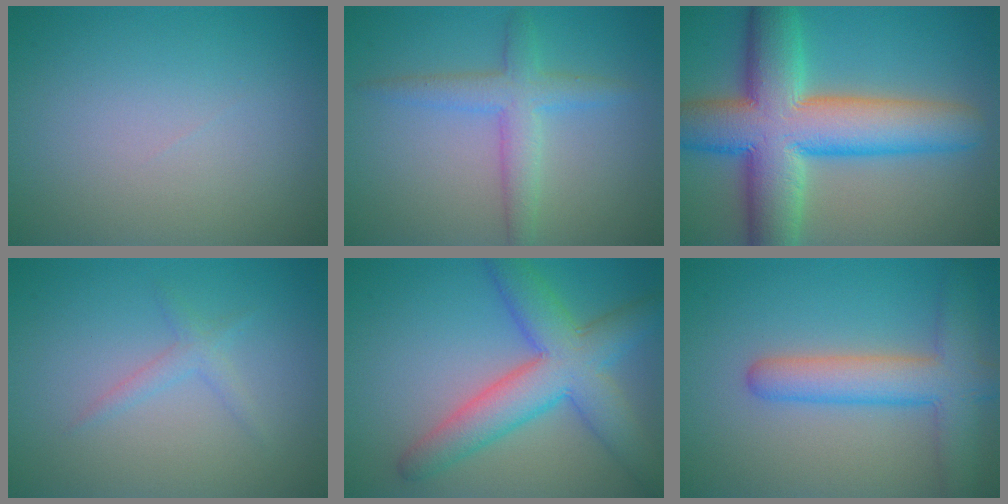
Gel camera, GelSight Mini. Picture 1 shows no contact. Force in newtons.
{"total": 3.4, "press": 3.4, "slide": 0.0}
{"total": 12.7, "press": 12.7, "slide": 0.5}
{"total": 1.3, "press": 1.3, "slide": 0.1}
{"total": 7.4, "press": 7.4, "slide": 0.2}
{"total": 5.8, "press": 5.8, "slide": 0.3}